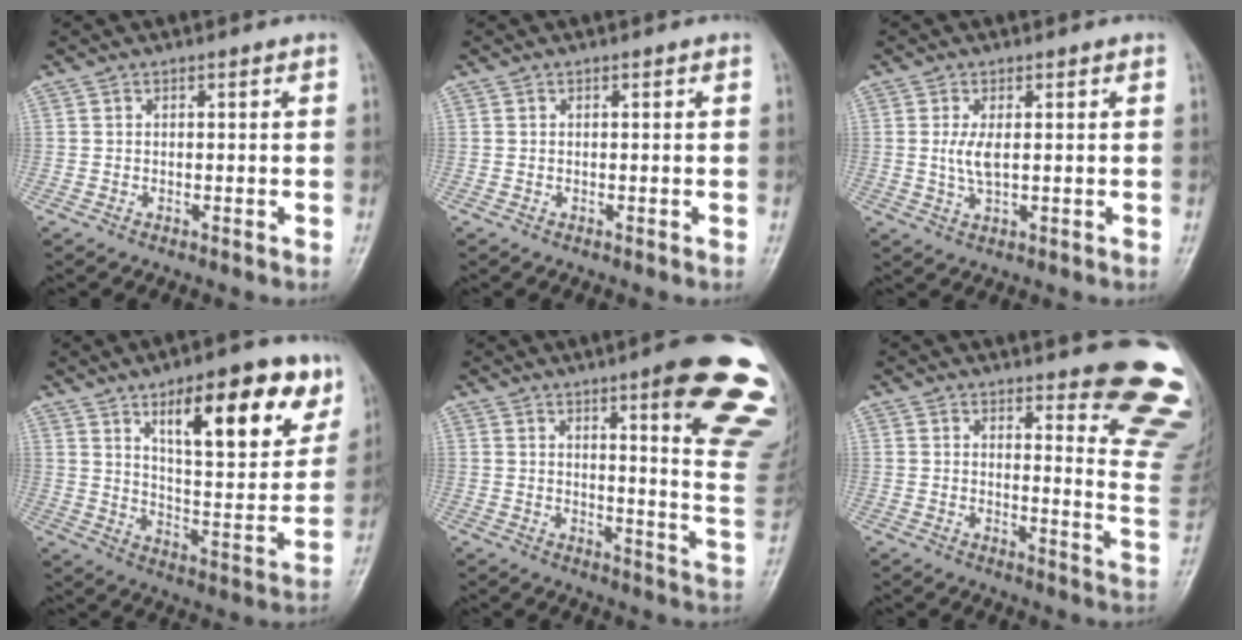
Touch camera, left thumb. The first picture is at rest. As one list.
[{"total": 0.0}, {"total": 3.6, "force": [0.4, 1.5, 3.3], "torque": [-0.072, -0.007, 0.012]}, {"total": 20.2, "force": [10.7, 7.4, 15.5], "torque": [-0.176, -0.049, 0.166]}, {"total": 19.5, "force": [11.3, 2.7, 15.7], "torque": [-0.169, -0.060, 0.135]}, {"total": 14.8, "force": [11.8, 2.8, 8.5], "torque": [-0.065, -0.112, 0.127]}]